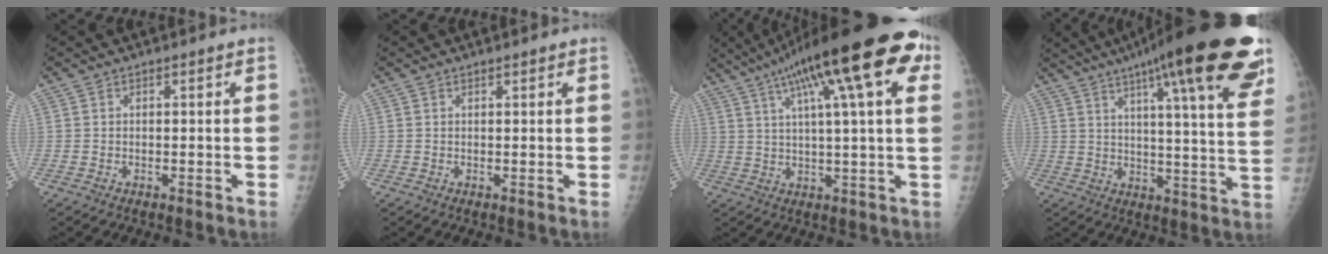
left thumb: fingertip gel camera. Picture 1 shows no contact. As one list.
[{"total": 0.7, "force": [0.6, 0.2, 0.4], "torque": [-0.006, -0.002, 0.008]}, {"total": 23.9, "force": [11.1, 5.1, 20.5], "torque": [-0.316, 0.017, 0.164]}, {"total": 27.7, "force": [17.3, 4.6, 21.1], "torque": [-0.278, -0.041, 0.232]}]